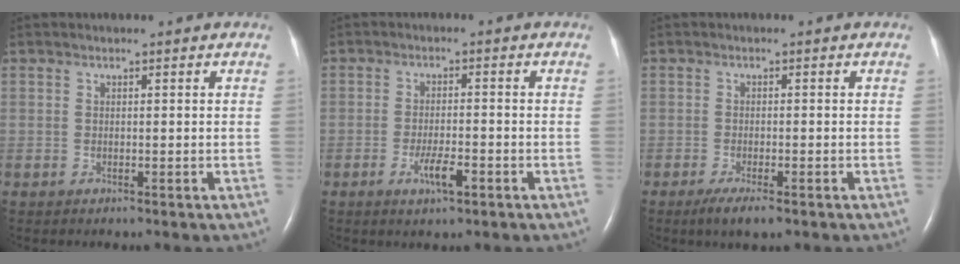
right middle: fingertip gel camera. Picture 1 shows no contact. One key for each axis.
{"total": 3.9, "fx": -1.9, "fy": 0.8, "fz": 3.3, "tx": -0.064, "ty": -0.002, "tz": -0.033}
{"total": 3.7, "fx": -2.4, "fy": 0.7, "fz": 2.8, "tx": -0.052, "ty": -0.009, "tz": -0.039}